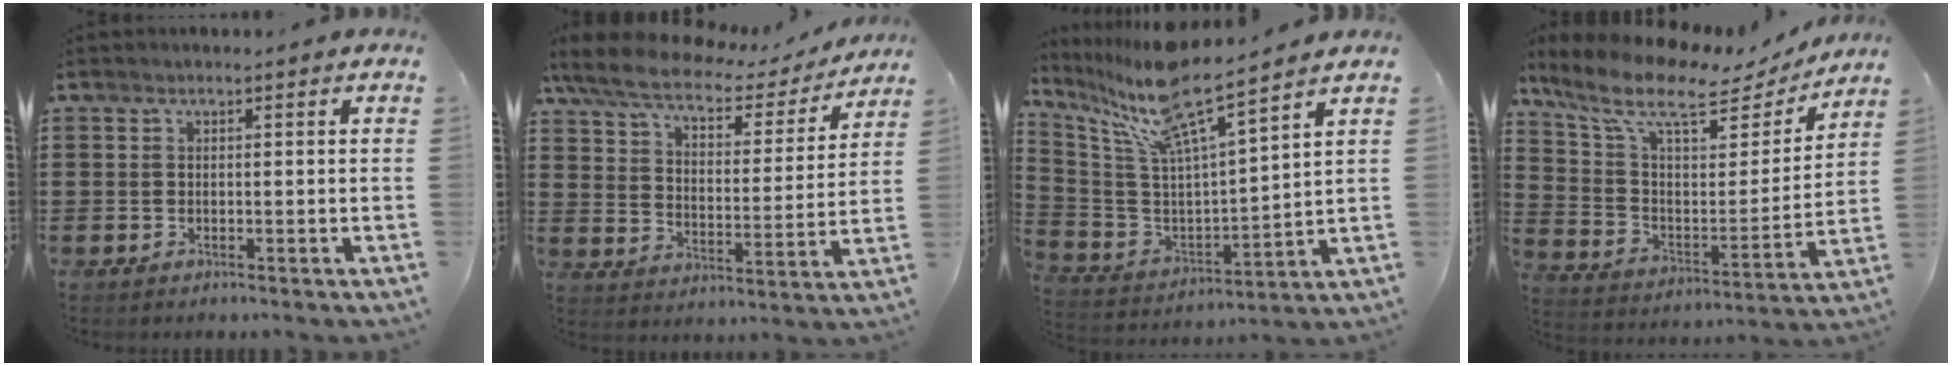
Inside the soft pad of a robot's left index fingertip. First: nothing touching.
{"total": 6.6, "force": [5.4, 2.0, 3.3], "torque": [-0.088, -0.026, 0.090]}
{"total": 10.5, "force": [8.2, 0.4, 6.6], "torque": [-0.166, -0.058, 0.133]}
{"total": 11.1, "force": [8.1, 3.3, 6.8], "torque": [-0.158, -0.044, 0.135]}